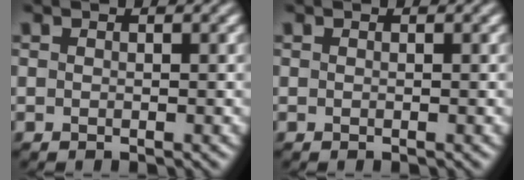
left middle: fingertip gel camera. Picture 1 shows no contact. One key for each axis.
{"total": 0.0}